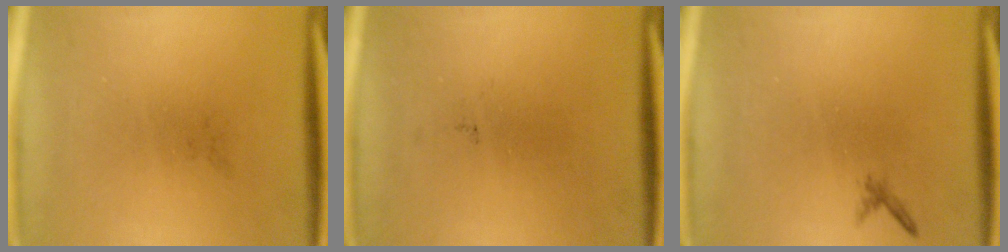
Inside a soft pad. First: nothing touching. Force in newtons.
{"total": 0.0}
{"total": 0.6}